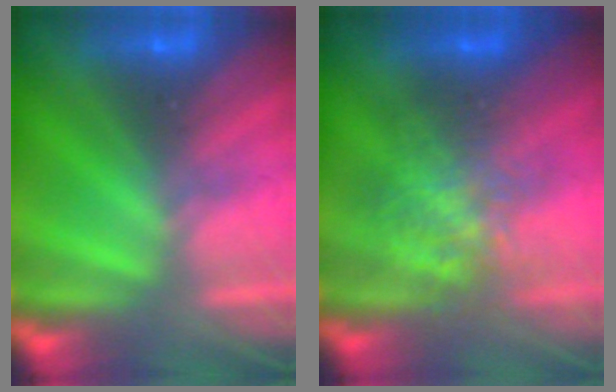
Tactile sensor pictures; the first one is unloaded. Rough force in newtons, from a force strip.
{"total": 2.3}